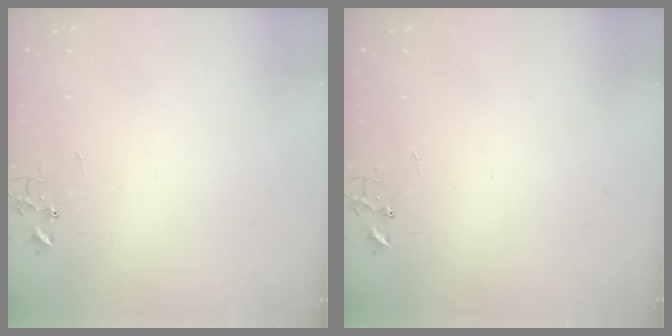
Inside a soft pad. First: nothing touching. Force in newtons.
{"total": 0.0}